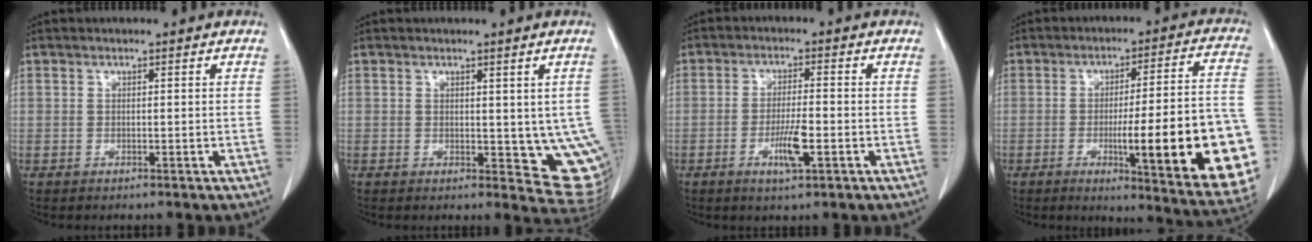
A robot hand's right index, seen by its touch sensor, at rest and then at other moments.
{"total": 8.7, "force": [0.4, 4.2, 7.6], "torque": [-0.073, -0.017, 0.010]}
{"total": 5.2, "force": [-1.9, 0.7, 4.8], "torque": [-0.089, -0.004, -0.032]}
{"total": 22.8, "force": [-6.0, 2.3, 21.9], "torque": [-0.207, 0.007, -0.068]}